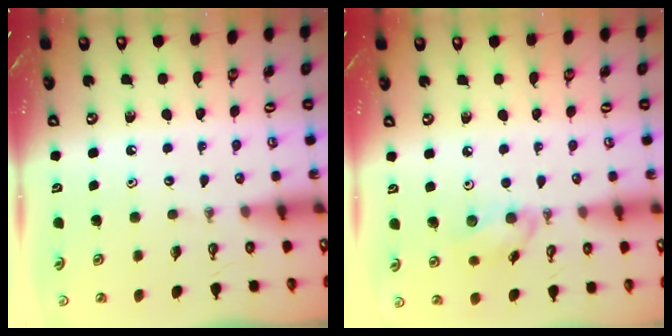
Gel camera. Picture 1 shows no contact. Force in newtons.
{"total": 7.9, "press": 7.8, "slide": 1.2}